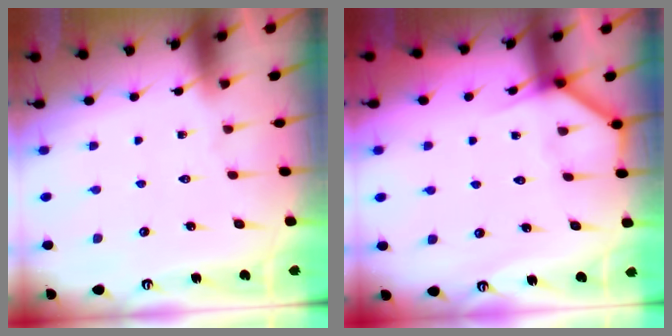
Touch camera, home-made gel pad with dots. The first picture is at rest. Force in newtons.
{"total": 4.3, "press": 4.2, "slide": 0.3}